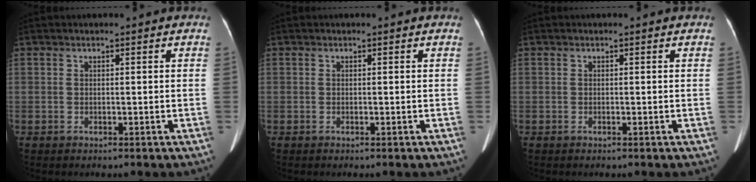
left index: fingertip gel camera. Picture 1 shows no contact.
{"total": 0.0}
{"total": 0.0}